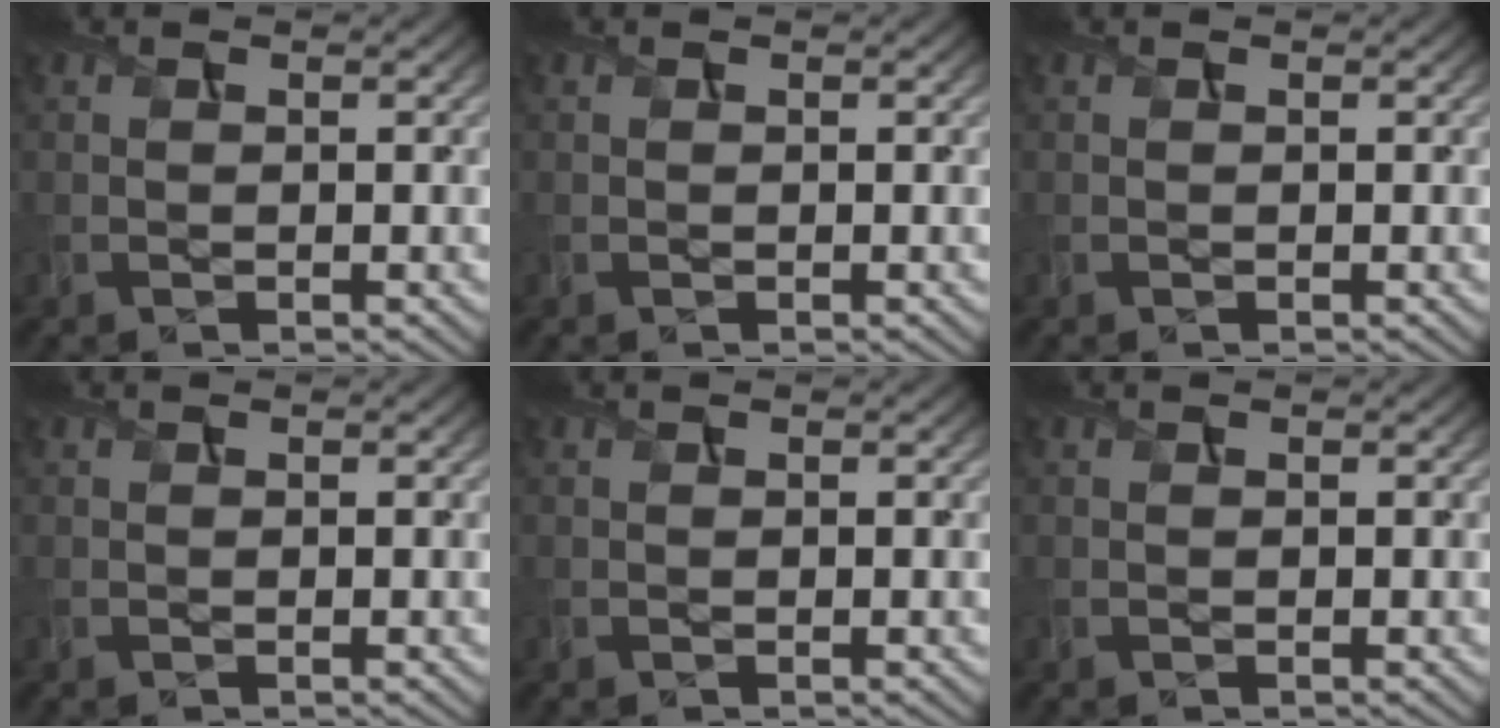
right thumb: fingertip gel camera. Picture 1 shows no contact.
{"total": 0.0}
{"total": 0.0}
{"total": 0.0}
{"total": 0.0}
{"total": 0.0}